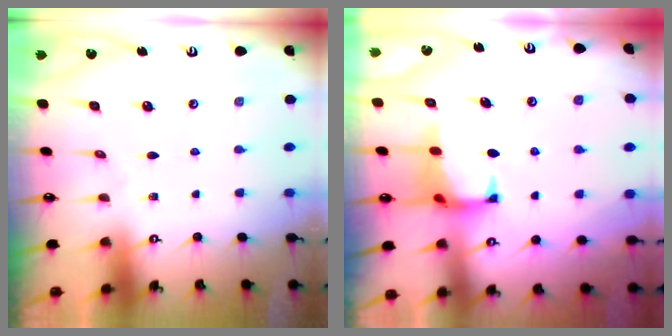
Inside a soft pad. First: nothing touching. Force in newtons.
{"total": 0.9, "press": 0.3, "slide": 0.8}